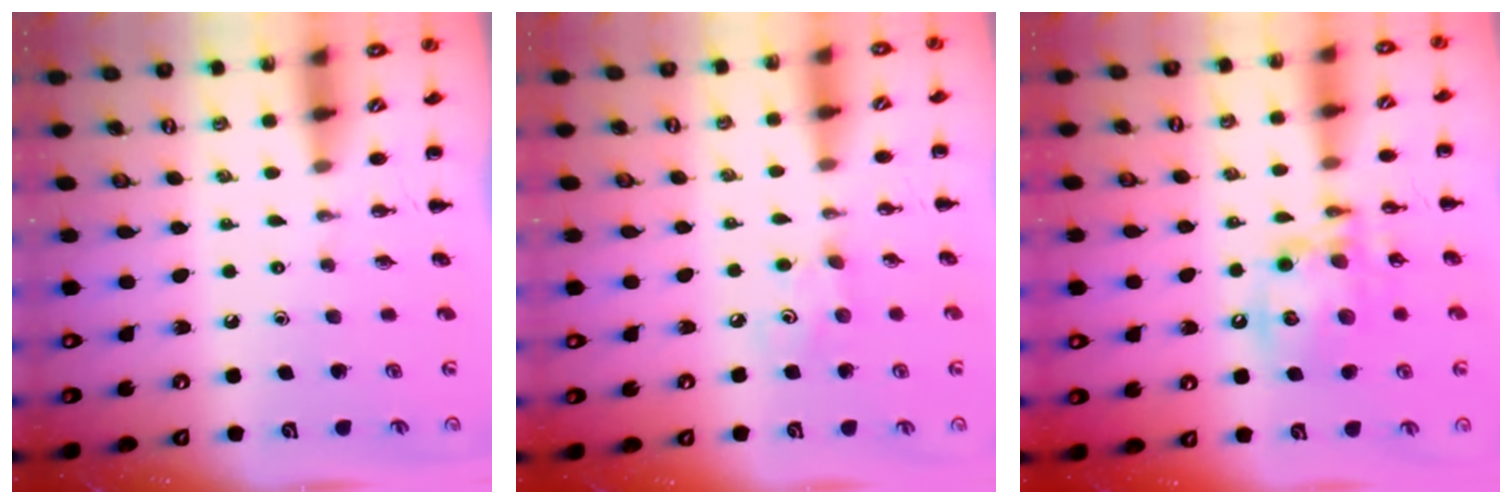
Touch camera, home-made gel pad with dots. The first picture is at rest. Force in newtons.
{"total": 3.2, "press": 3.1, "slide": 0.9}
{"total": 13.9, "press": 13.6, "slide": 3.1}